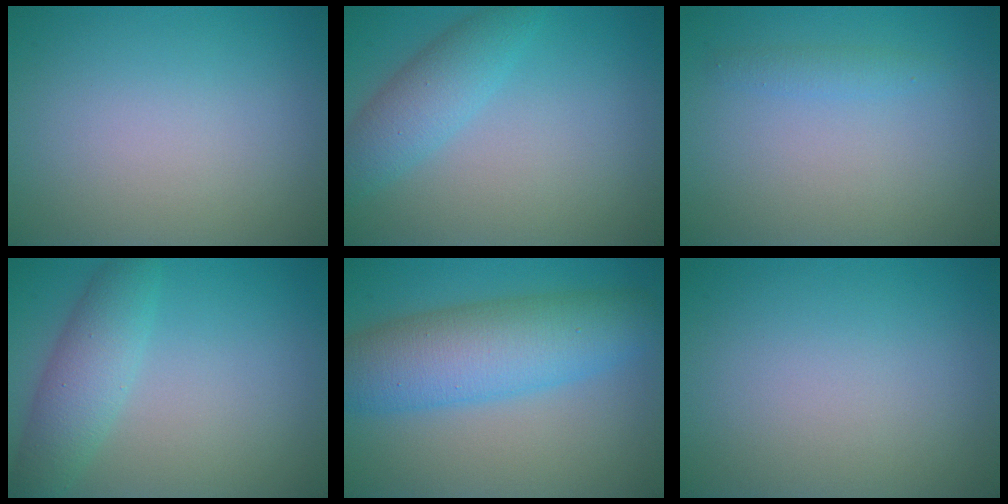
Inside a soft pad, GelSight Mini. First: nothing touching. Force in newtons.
{"total": 3.5, "press": 3.5, "slide": 0.2}
{"total": 1.1, "press": 1.1, "slide": 0.1}
{"total": 4.0, "press": 4.0, "slide": 0.2}
{"total": 7.8, "press": 7.8, "slide": 0.1}
{"total": 0.0}